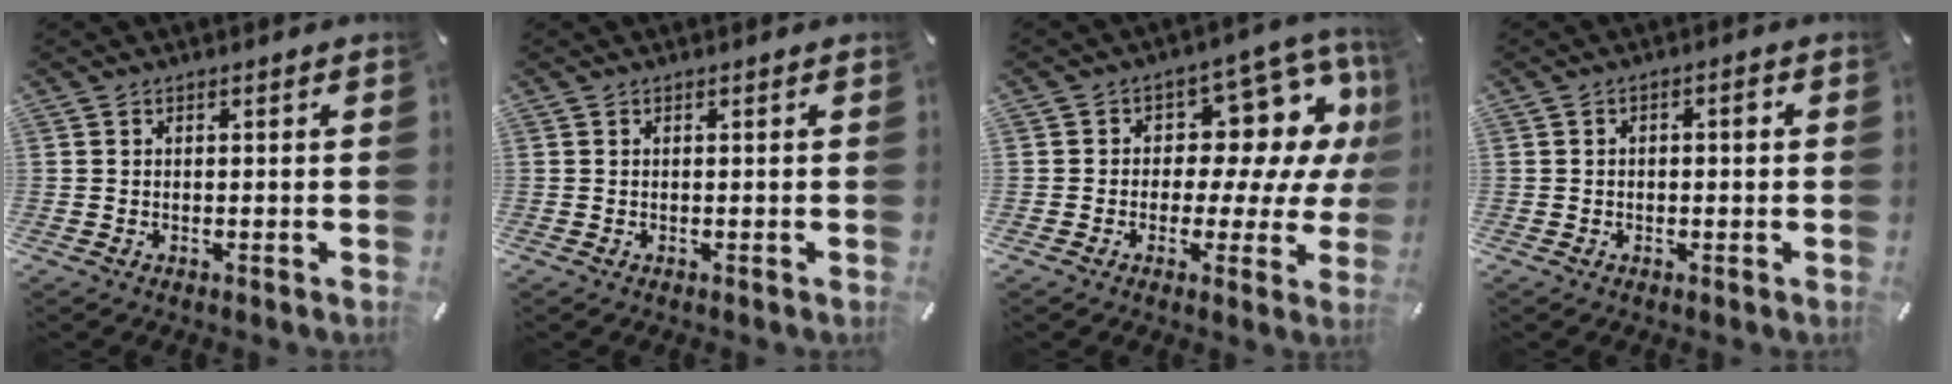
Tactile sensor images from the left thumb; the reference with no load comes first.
{"total": 0.0}
{"total": 12.2, "force": [4.0, 8.1, 8.2], "torque": [-0.104, -0.038, 0.069]}
{"total": 2.0, "force": [-0.1, 1.1, 1.7], "torque": [-0.025, 0.006, -0.008]}